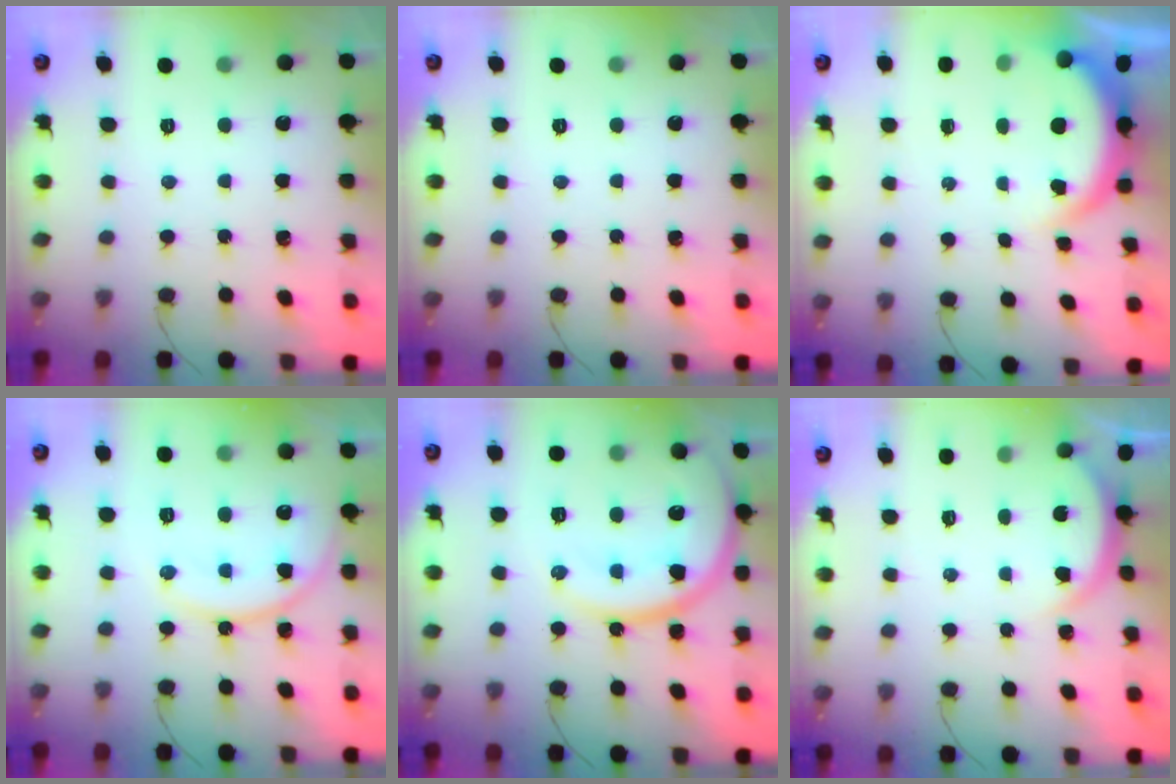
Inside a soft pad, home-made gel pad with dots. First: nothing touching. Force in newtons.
{"total": 0.0}
{"total": 4.7, "press": 4.7, "slide": 0.7}
{"total": 13.3, "press": 13.3, "slide": 1.2}
{"total": 17.3, "press": 17.2, "slide": 1.5}
{"total": 4.2, "press": 4.2, "slide": 0.4}